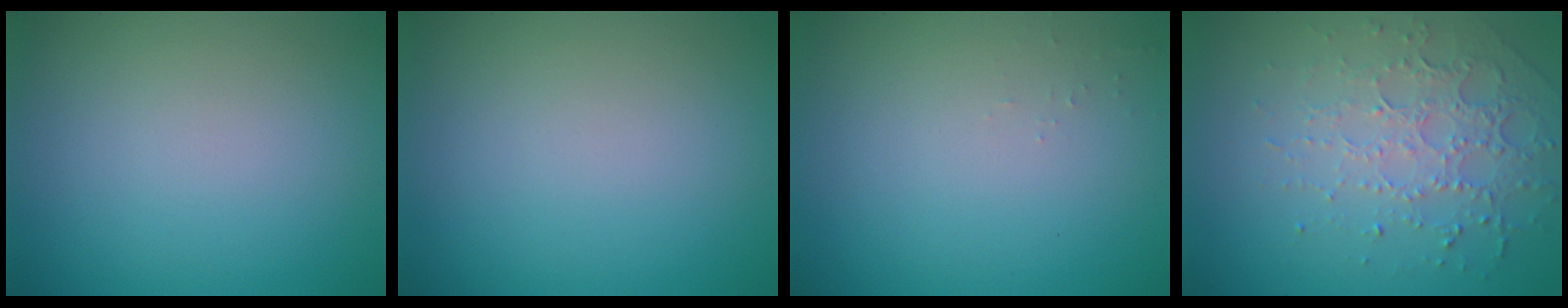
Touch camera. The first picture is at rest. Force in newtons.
{"total": 0.0}
{"total": 0.5, "press": 0.5, "slide": 0.2}
{"total": 4.5, "press": 3.1, "slide": 3.2}